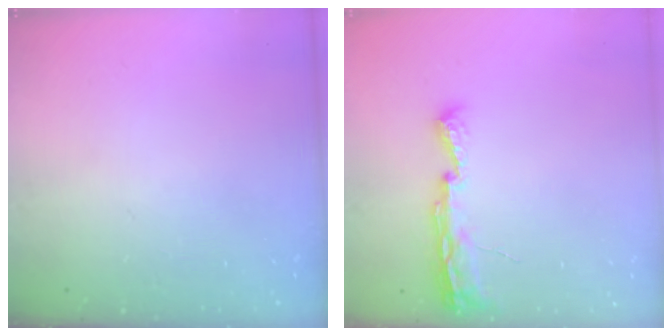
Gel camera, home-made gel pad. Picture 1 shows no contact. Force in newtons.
{"total": 8.1, "press": 8.0, "slide": 0.9}